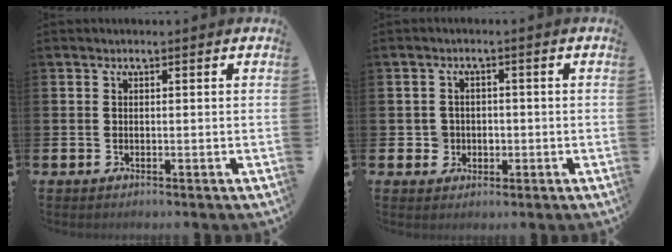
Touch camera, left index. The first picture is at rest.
{"total": 2.7, "force": [-0.4, 2.7, 0.3], "torque": [-0.003, 0.003, -0.017]}